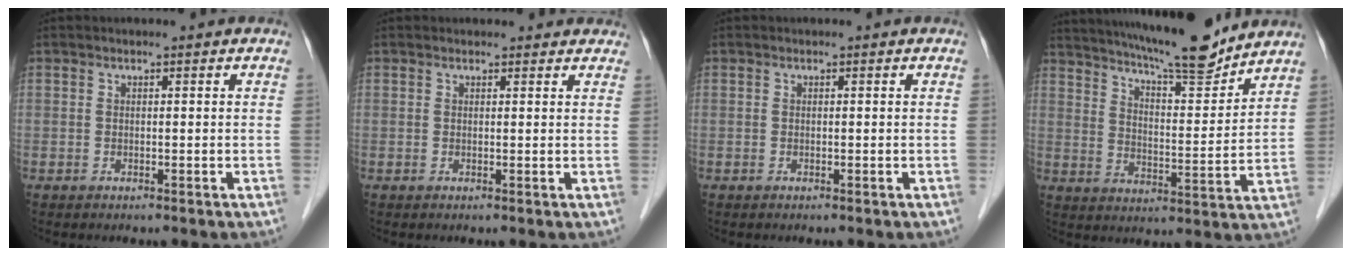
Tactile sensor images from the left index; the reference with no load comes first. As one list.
[{"total": 4.2, "force": [3.9, 1.4, 0.6], "torque": [0.001, 0.012, 0.034]}, {"total": 0.0}, {"total": 16.0, "force": [14.2, 1.0, 7.2], "torque": [-0.119, -0.006, 0.214]}]